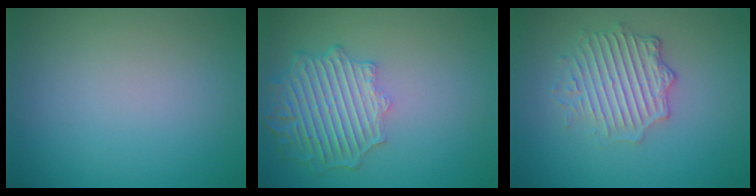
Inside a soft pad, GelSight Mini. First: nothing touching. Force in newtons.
{"total": 6.3, "press": 5.0, "slide": 3.7}
{"total": 4.7, "press": 3.5, "slide": 3.1}